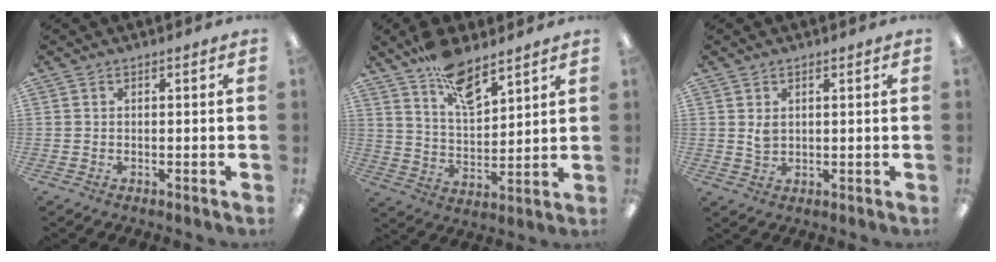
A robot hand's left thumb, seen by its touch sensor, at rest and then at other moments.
{"total": 11.6, "force": [8.8, 4.4, 6.3], "torque": [-0.104, -0.050, 0.158]}
{"total": 2.5, "force": [1.1, 1.7, 1.5], "torque": [-0.026, 0.000, 0.018]}